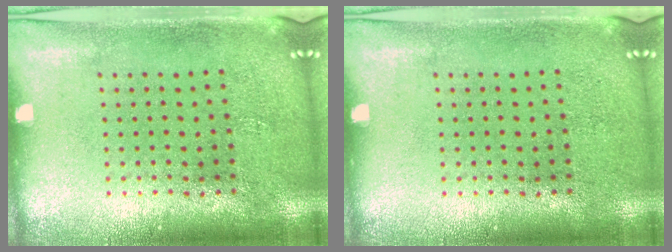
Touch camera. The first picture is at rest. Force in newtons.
{"total": 0.0}